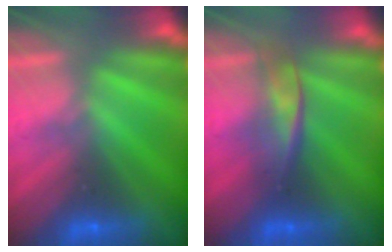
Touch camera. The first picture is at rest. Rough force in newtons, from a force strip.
{"total": 2.2}